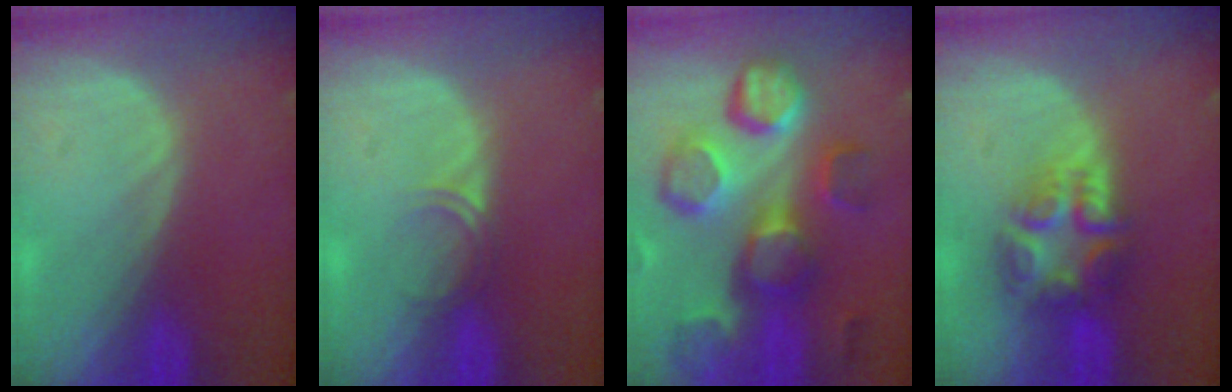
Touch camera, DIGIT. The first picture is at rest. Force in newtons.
{"total": 1.8, "press": 1.5, "slide": 1.1}
{"total": 12.7, "press": 11.2, "slide": 6.0}
{"total": 7.9, "press": 6.7, "slide": 4.1}